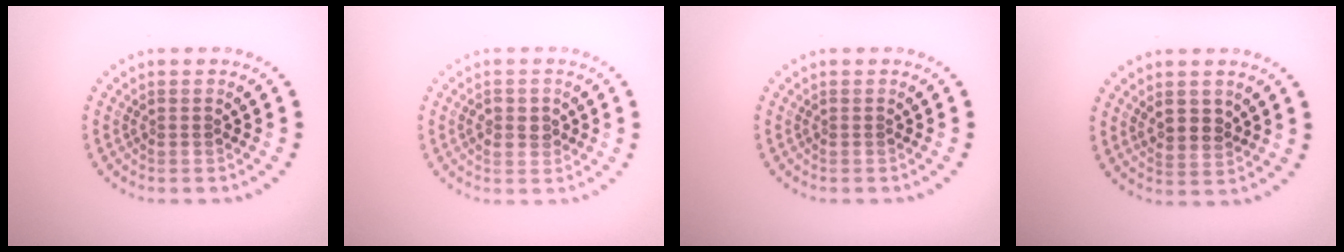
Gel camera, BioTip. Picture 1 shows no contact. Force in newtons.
{"total": 1.8, "press": 1.8, "slide": 0.1}
{"total": 0.0}
{"total": 1.8, "press": 1.7, "slide": 0.6}